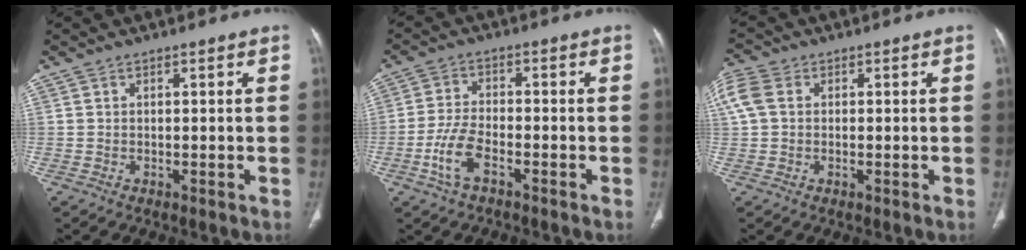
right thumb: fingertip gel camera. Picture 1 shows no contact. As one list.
[{"total": 6.3, "force": [-3.1, 2.7, 4.8], "torque": [-0.106, 0.017, -0.059]}, {"total": 6.4, "force": [1.1, 4.9, 4.0], "torque": [-0.107, 0.020, 0.022]}]